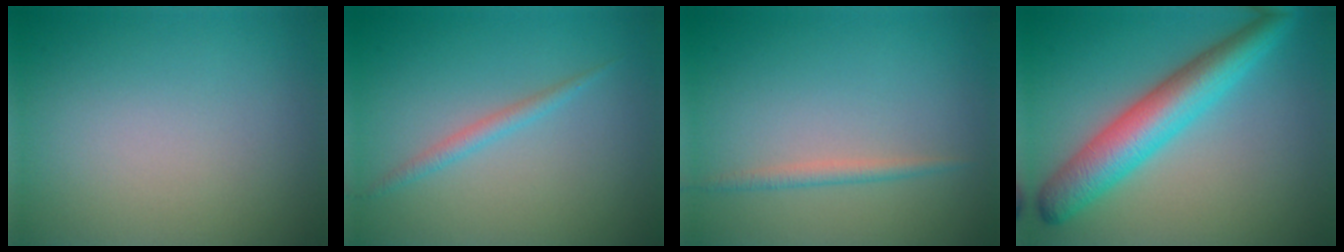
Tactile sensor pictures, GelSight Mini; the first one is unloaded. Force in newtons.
{"total": 1.3, "press": 1.3, "slide": 0.1}
{"total": 1.2, "press": 1.2, "slide": 0.1}
{"total": 6.6, "press": 6.6, "slide": 0.1}